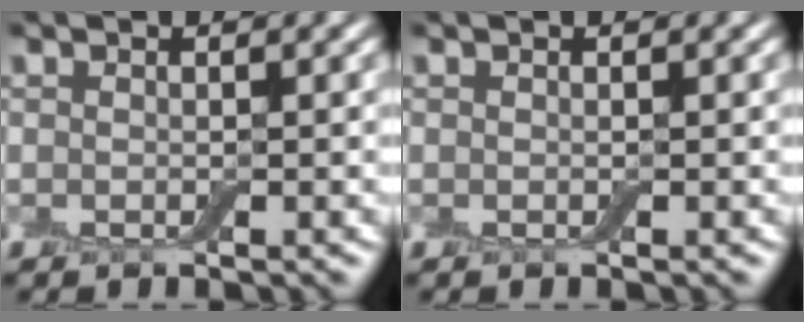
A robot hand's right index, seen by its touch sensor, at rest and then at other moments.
{"total": 0.0}